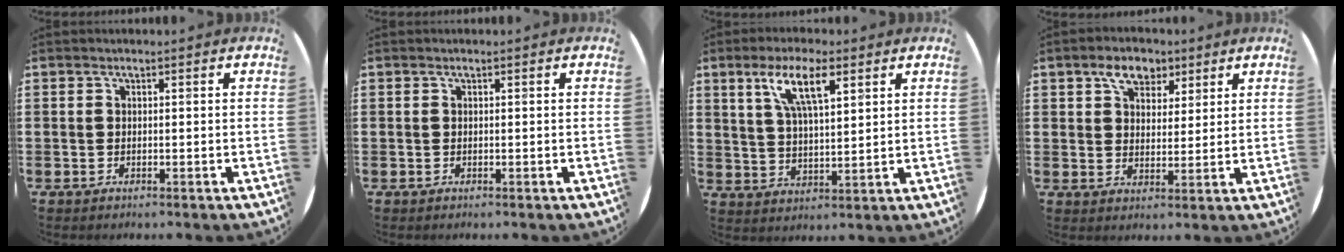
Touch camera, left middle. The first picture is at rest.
{"total": 0.0}
{"total": 8.0, "force": [4.3, 3.2, 5.9], "torque": [-0.114, 0.007, 0.071]}
{"total": 5.4, "force": [3.8, 3.2, 2.1], "torque": [-0.031, 0.000, 0.065]}